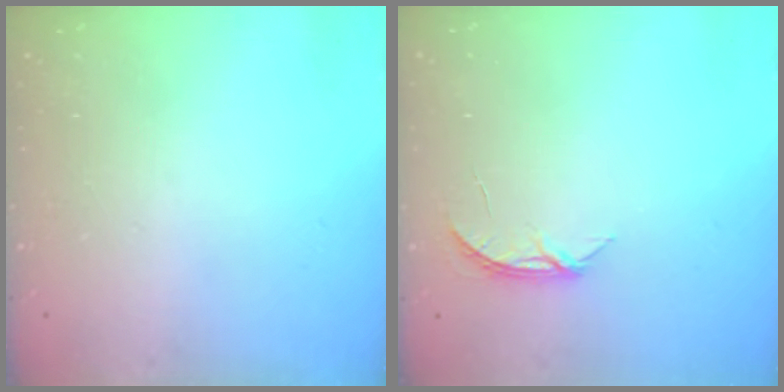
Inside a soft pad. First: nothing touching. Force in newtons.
{"total": 4.0, "press": 4.0, "slide": 0.4}